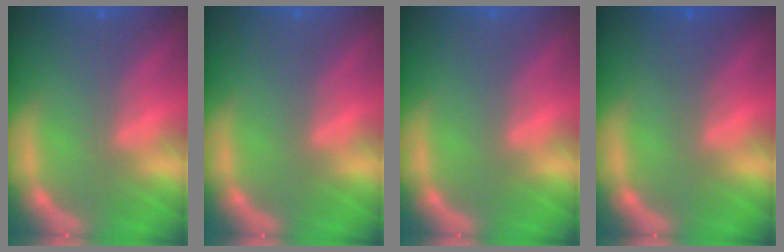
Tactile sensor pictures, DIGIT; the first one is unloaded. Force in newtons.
{"total": 0.0}
{"total": 0.0}
{"total": 1.5}